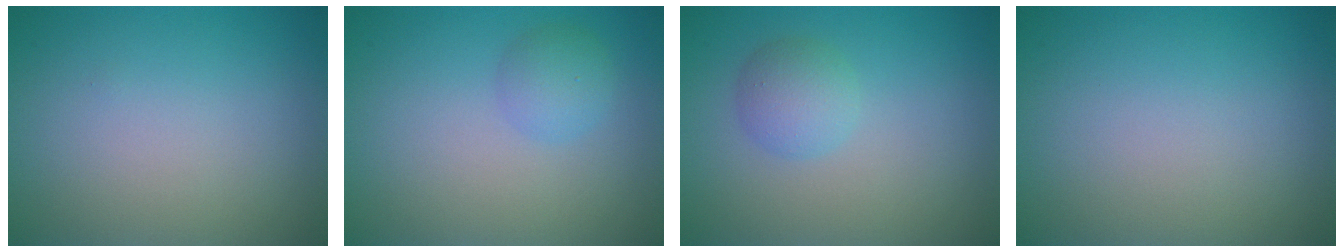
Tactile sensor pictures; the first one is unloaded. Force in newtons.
{"total": 1.9, "press": 1.9, "slide": 0.1}
{"total": 2.4, "press": 2.4, "slide": 0.1}
{"total": 0.0}